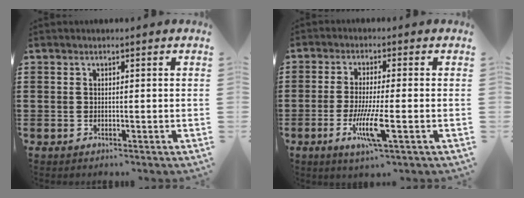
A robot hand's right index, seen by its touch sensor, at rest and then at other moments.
{"total": 7.2, "force": [-2.5, 0.8, 6.7], "torque": [-0.136, -0.020, -0.047]}